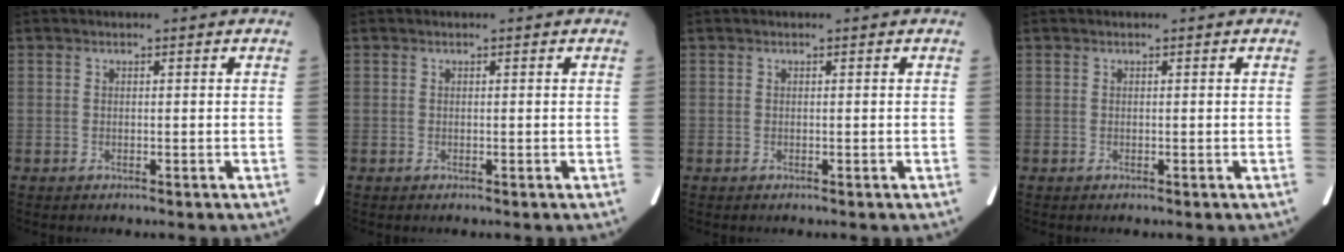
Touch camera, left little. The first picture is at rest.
{"total": 0.0}
{"total": 0.0}
{"total": 0.0}